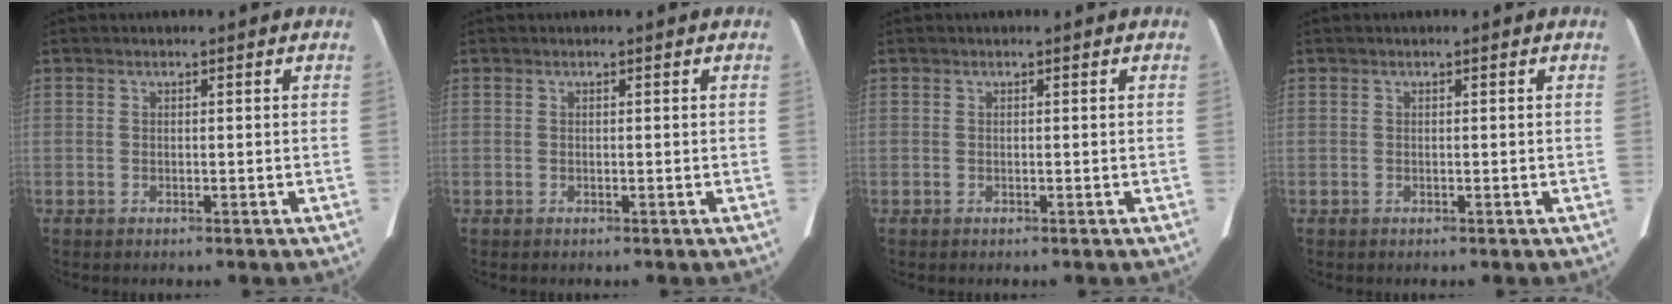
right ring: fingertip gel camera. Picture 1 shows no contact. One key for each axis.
{"total": 0.0}
{"total": 0.0}
{"total": 0.0}